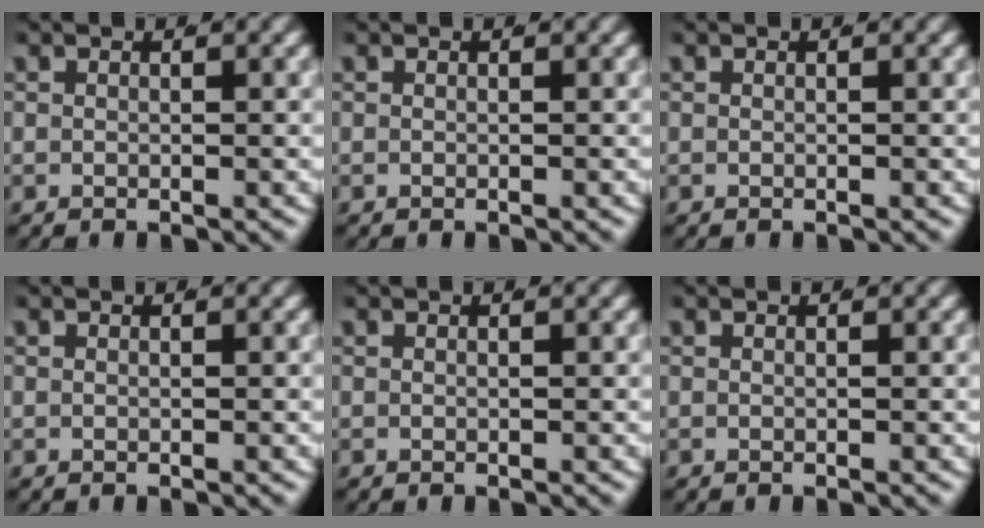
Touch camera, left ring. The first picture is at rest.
{"total": 0.0}
{"total": 0.0}
{"total": 0.0}
{"total": 0.0}
{"total": 0.0}